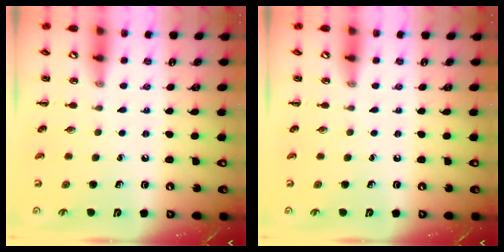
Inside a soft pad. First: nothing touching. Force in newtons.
{"total": 0.0}